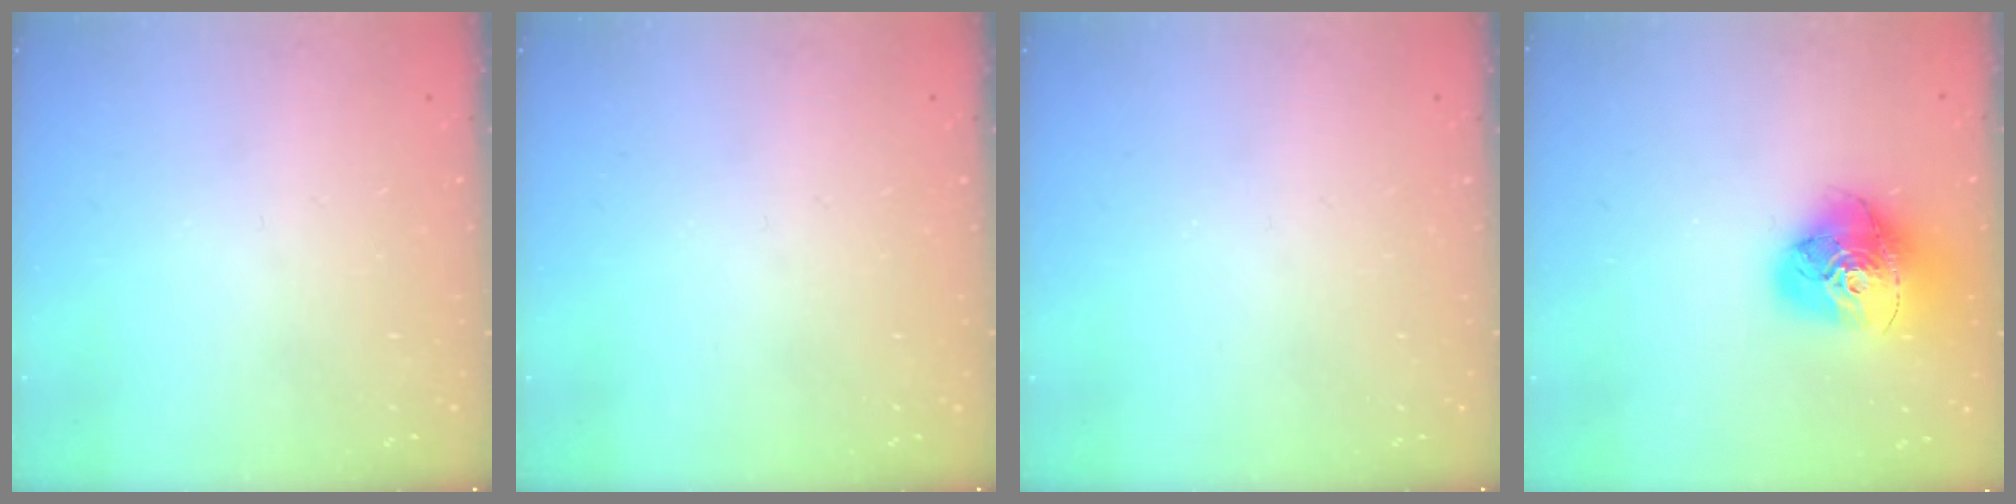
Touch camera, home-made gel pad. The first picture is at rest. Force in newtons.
{"total": 0.0}
{"total": 0.0}
{"total": 17.2, "press": 17.1, "slide": 1.9}